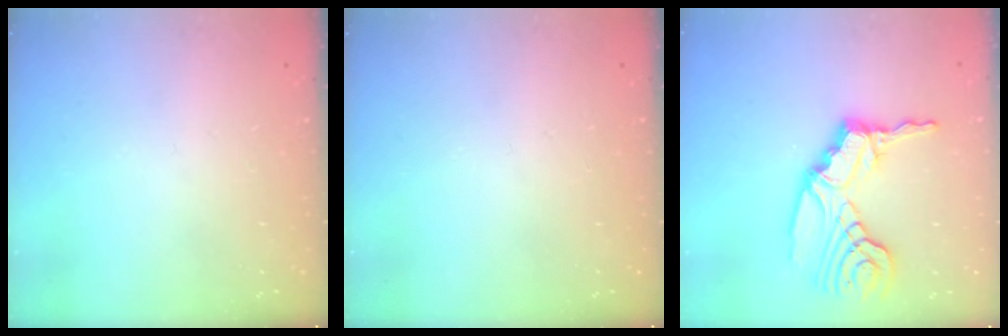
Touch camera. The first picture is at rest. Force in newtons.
{"total": 0.0}
{"total": 11.3, "press": 11.3, "slide": 1.0}